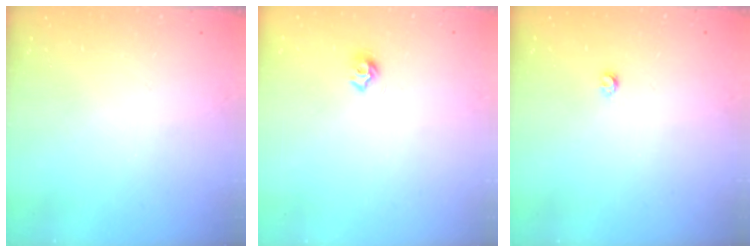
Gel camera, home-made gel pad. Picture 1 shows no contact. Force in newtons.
{"total": 6.4, "press": 6.3, "slide": 0.6}
{"total": 2.9, "press": 2.8, "slide": 0.5}